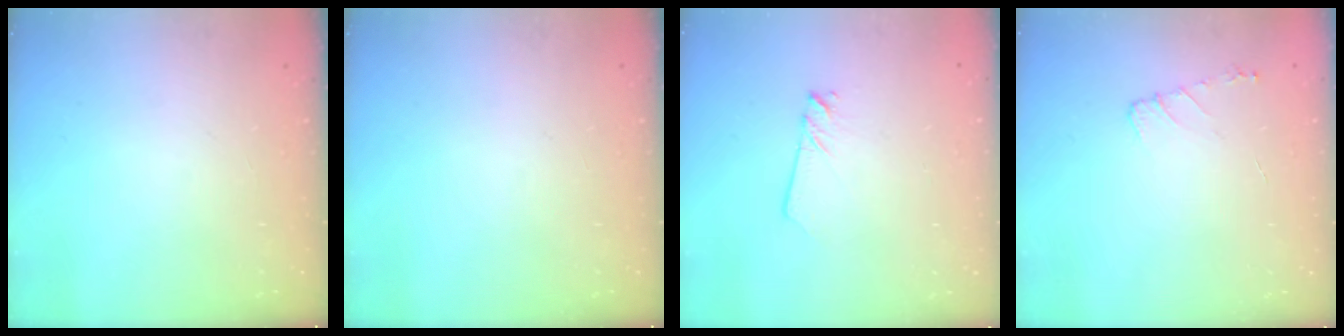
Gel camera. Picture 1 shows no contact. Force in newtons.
{"total": 0.0}
{"total": 1.7, "press": 1.7, "slide": 0.1}
{"total": 5.4, "press": 5.3, "slide": 0.6}